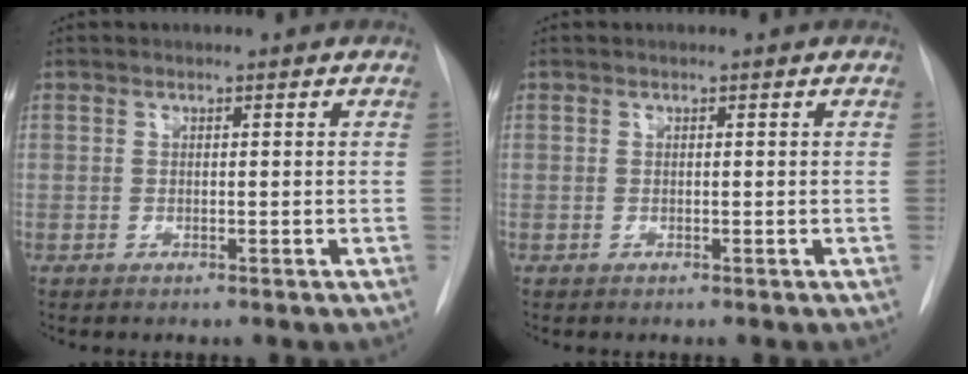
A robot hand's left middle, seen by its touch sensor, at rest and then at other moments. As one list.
[{"total": 0.0}]